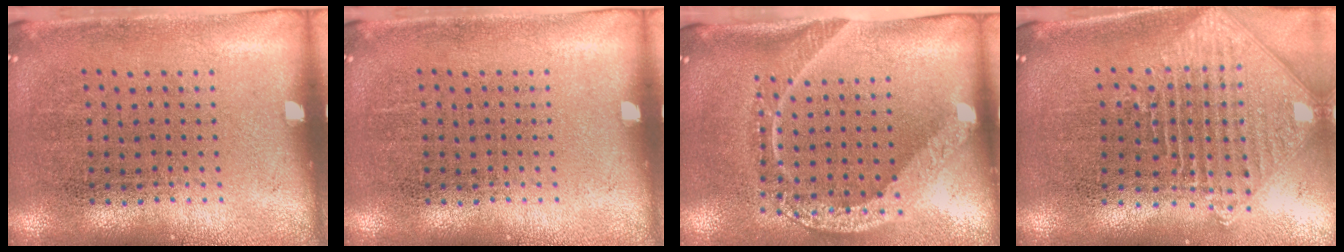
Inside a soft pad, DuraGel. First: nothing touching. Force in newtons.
{"total": 0.0}
{"total": 2.0, "press": 1.5, "slide": 1.3}
{"total": 2.4, "press": 1.9, "slide": 1.5}